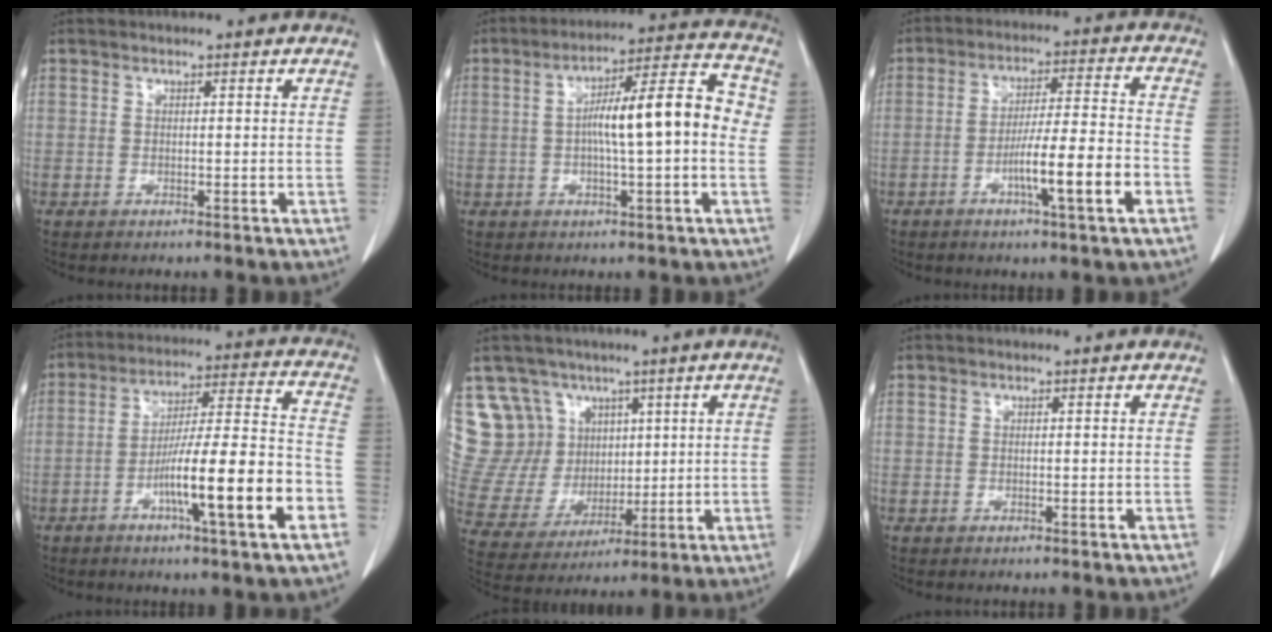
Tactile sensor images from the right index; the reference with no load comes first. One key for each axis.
{"total": 12.7, "fx": 0.3, "fy": 1.8, "fz": 12.6, "tx": -0.193, "ty": 0.035, "tz": 0.000}
{"total": 10.7, "fx": -4.2, "fy": -0.1, "fz": 9.9, "tx": -0.162, "ty": -0.001, "tz": -0.069}
{"total": 15.8, "fx": -6.0, "fy": 0.4, "fz": 14.6, "tx": -0.240, "ty": 0.002, "tz": -0.096}
{"total": 14.1, "fx": 7.6, "fy": 11.6, "fz": 2.9, "tx": -0.089, "ty": 0.062, "tz": 0.175}
{"total": 0.0}